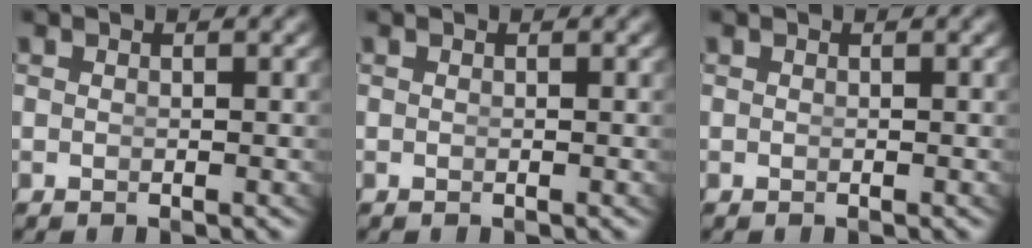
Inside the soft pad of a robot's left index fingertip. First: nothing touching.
{"total": 0.0}
{"total": 0.0}